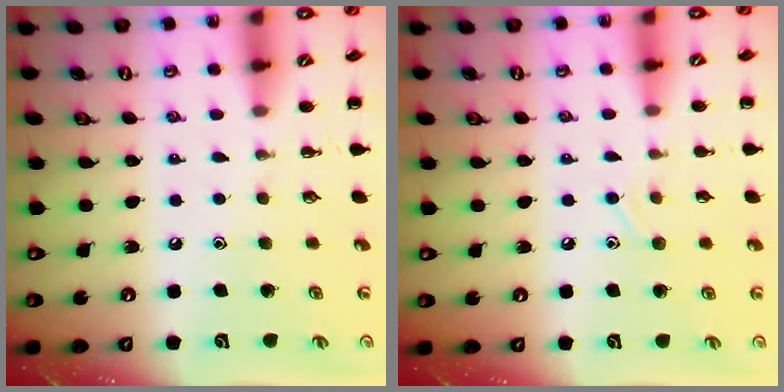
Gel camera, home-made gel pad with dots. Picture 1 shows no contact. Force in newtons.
{"total": 7.0, "press": 6.7, "slide": 2.2}